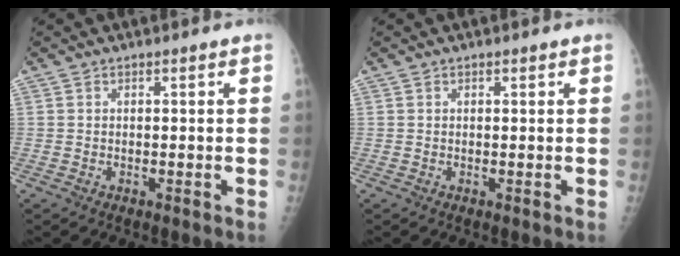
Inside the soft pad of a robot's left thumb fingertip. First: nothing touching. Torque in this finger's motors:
{"motor_torque": [0.19, -0.03, -0.23, -0.18, -0.02]}